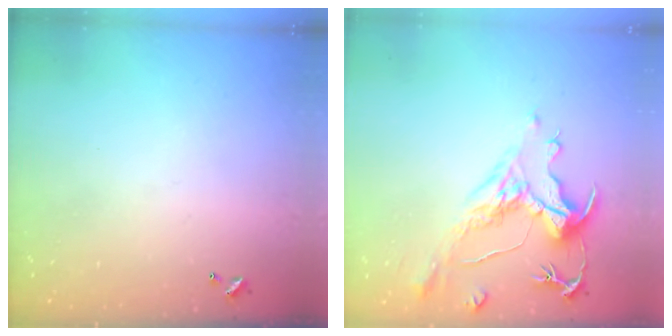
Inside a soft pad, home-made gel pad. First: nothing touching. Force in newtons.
{"total": 1.4, "press": 0.2, "slide": 1.4}